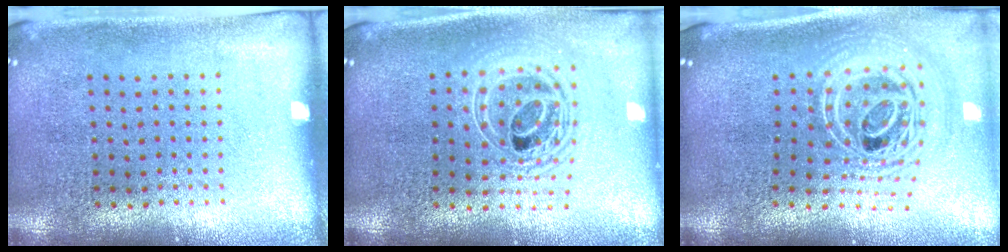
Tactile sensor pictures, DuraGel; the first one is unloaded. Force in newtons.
{"total": 2.1, "press": 1.6, "slide": 1.3}
{"total": 2.8, "press": 1.9, "slide": 2.0}